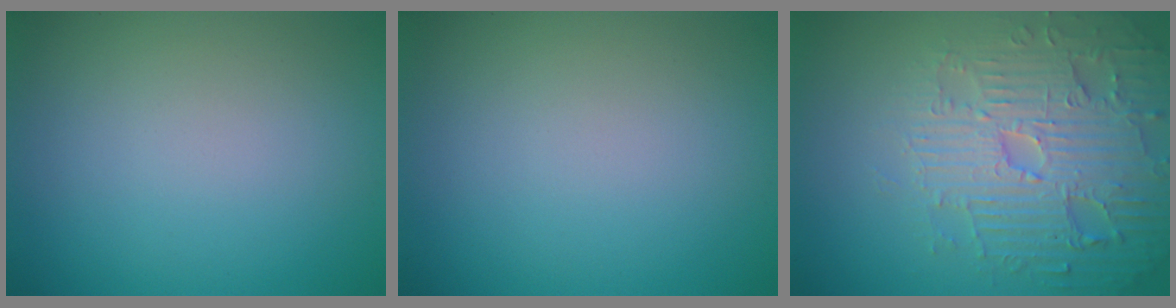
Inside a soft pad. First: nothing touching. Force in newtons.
{"total": 0.0}
{"total": 5.4, "press": 5.3, "slide": 1.3}